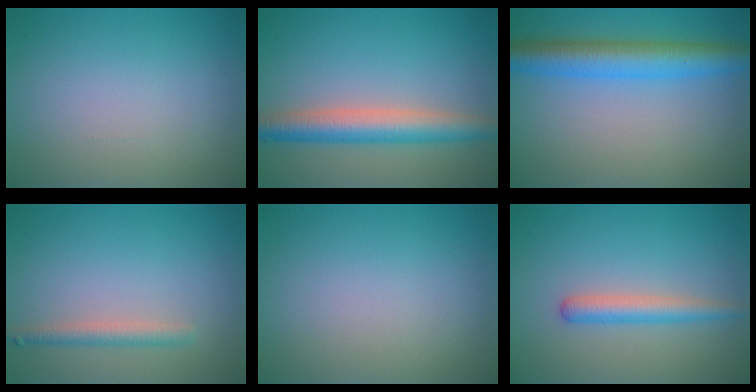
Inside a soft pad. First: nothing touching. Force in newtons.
{"total": 5.0, "press": 5.0, "slide": 0.1}
{"total": 5.8, "press": 5.8, "slide": 0.3}
{"total": 1.8, "press": 1.8, "slide": 0.1}
{"total": 0.0}
{"total": 2.5, "press": 2.5, "slide": 0.1}